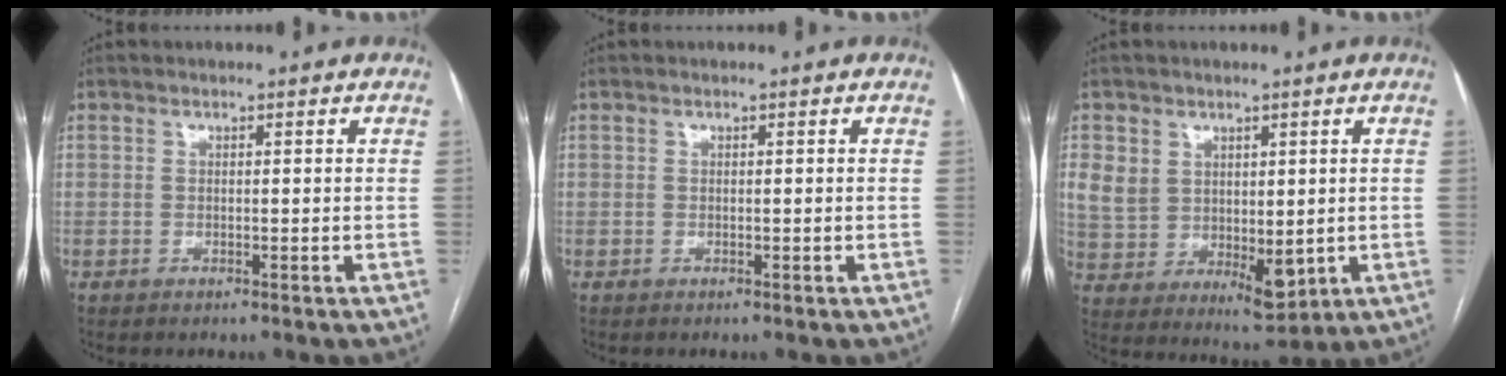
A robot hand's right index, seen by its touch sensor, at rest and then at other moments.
{"total": 0.0}
{"total": 9.8, "force": [2.0, 7.4, 6.2], "torque": [-0.116, 0.000, 0.063]}